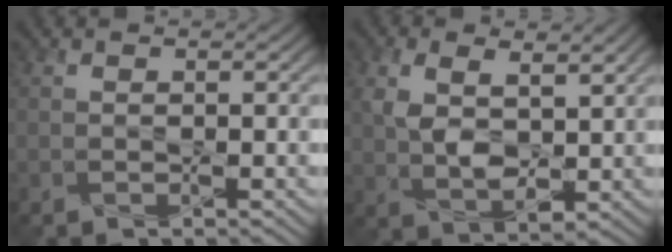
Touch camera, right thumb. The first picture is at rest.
{"total": 6.7, "force": [1.9, 3.8, 5.1], "torque": [-0.113, -0.004, 0.037]}